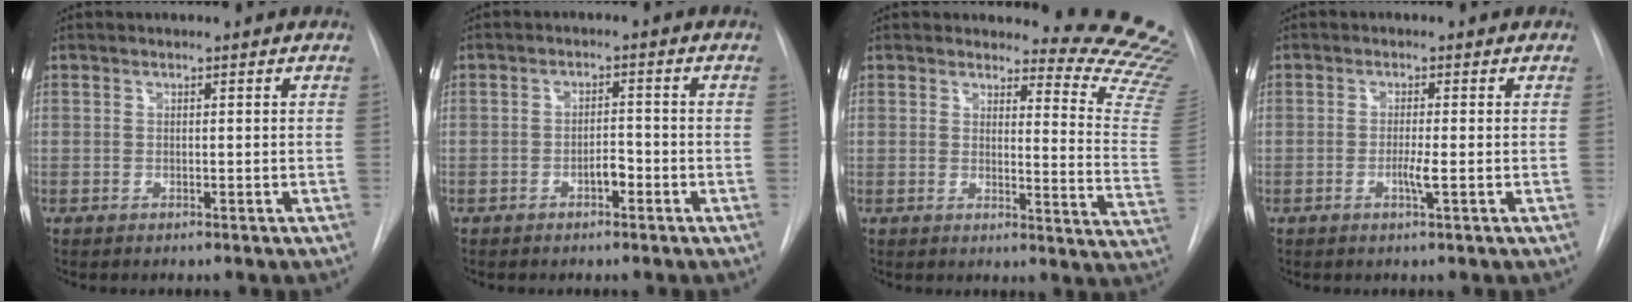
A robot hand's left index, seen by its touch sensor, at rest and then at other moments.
{"total": 2.2, "force": [-1.2, 0.9, 1.6], "torque": [-0.022, 0.006, -0.021]}
{"total": 15.2, "force": [15.1, 0.6, 1.5], "torque": [0.012, -0.165, 0.137]}
{"total": 2.0, "force": [-0.6, -0.2, 1.9], "torque": [-0.038, -0.003, -0.012]}